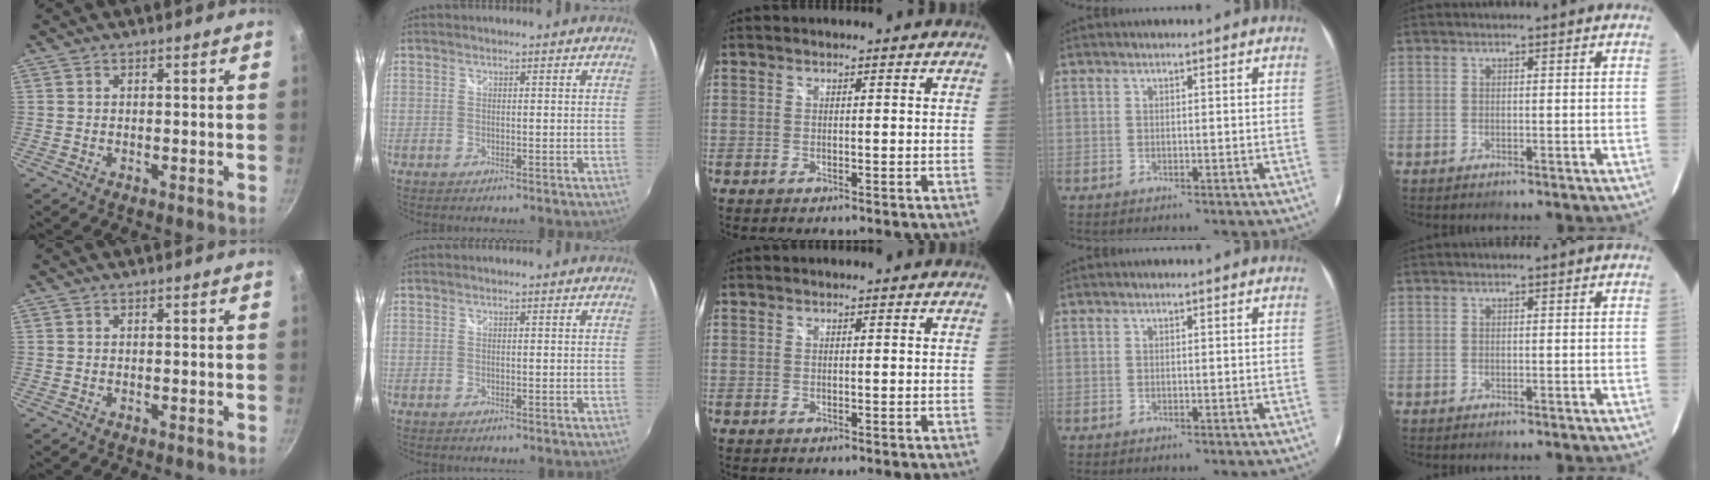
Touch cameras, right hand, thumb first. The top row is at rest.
{}